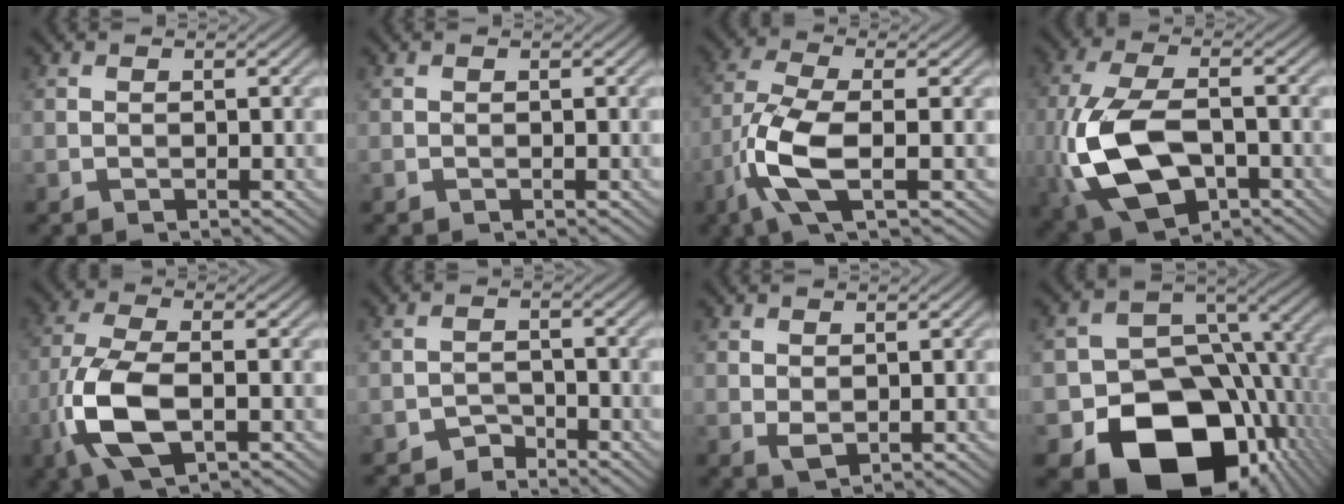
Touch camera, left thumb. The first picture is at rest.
{"total": 0.0}
{"total": 7.9, "force": [-2.9, 2.0, 7.0], "torque": [-0.160, 0.008, -0.070]}
{"total": 13.3, "force": [-4.0, 6.9, 10.6], "torque": [-0.269, -0.019, -0.074]}
{"total": 8.9, "force": [-2.9, 3.5, 7.6], "torque": [-0.178, 0.000, -0.065]}
{"total": 2.1, "force": [-2.1, 0.3, -0.4], "torque": [0.017, 0.013, -0.043]}
{"total": 0.8, "force": [0.6, 0.3, 0.4], "torque": [-0.009, 0.000, 0.014]}
{"total": 17.4, "force": [-6.6, 12.5, 10.1], "torque": [-0.146, -0.041, -0.104]}